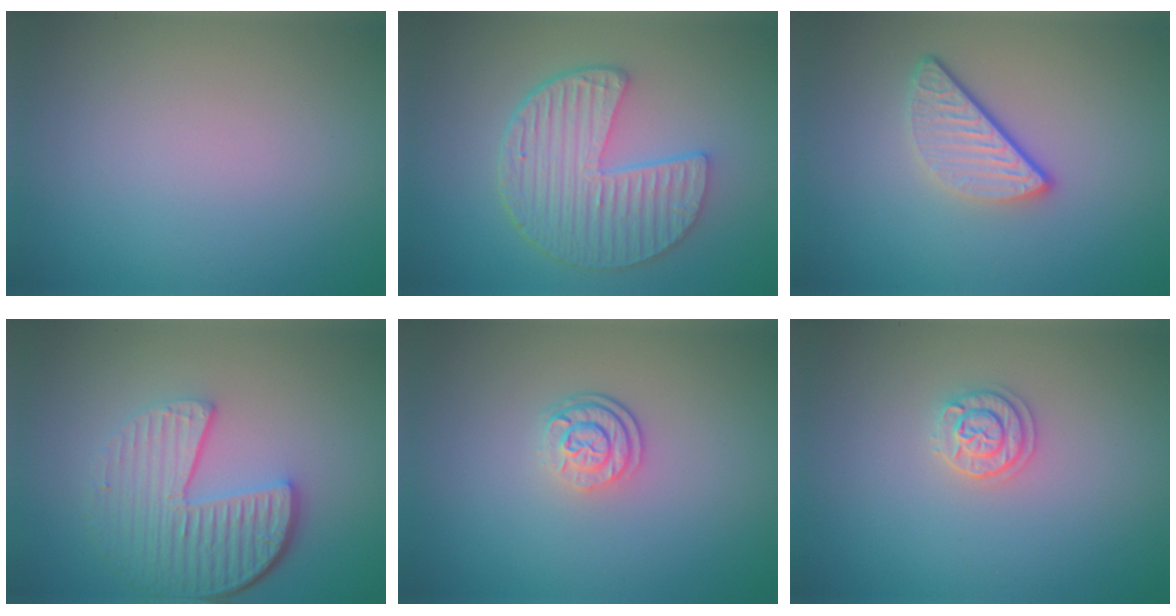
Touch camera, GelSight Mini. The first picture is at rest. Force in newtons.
{"total": 6.3, "press": 4.8, "slide": 4.1}
{"total": 3.4, "press": 2.6, "slide": 2.2}
{"total": 5.9, "press": 4.3, "slide": 4.1}
{"total": 2.7, "press": 2.0, "slide": 1.8}
{"total": 1.9, "press": 1.9, "slide": 0.2}